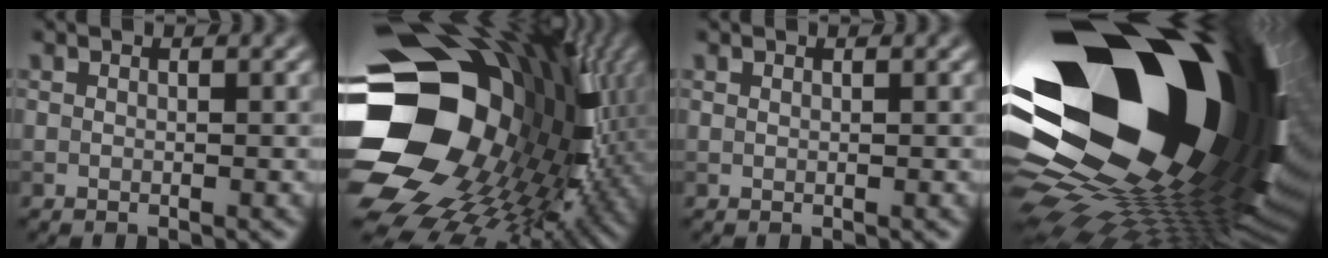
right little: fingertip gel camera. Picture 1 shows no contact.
{"total": 20.4, "force": [-0.6, 16.1, 12.5], "torque": [-0.276, -0.040, 0.013]}
{"total": 0.0}
{"total": 22.3, "force": [1.8, 13.0, 18.0], "torque": [-0.303, -0.014, 0.007]}